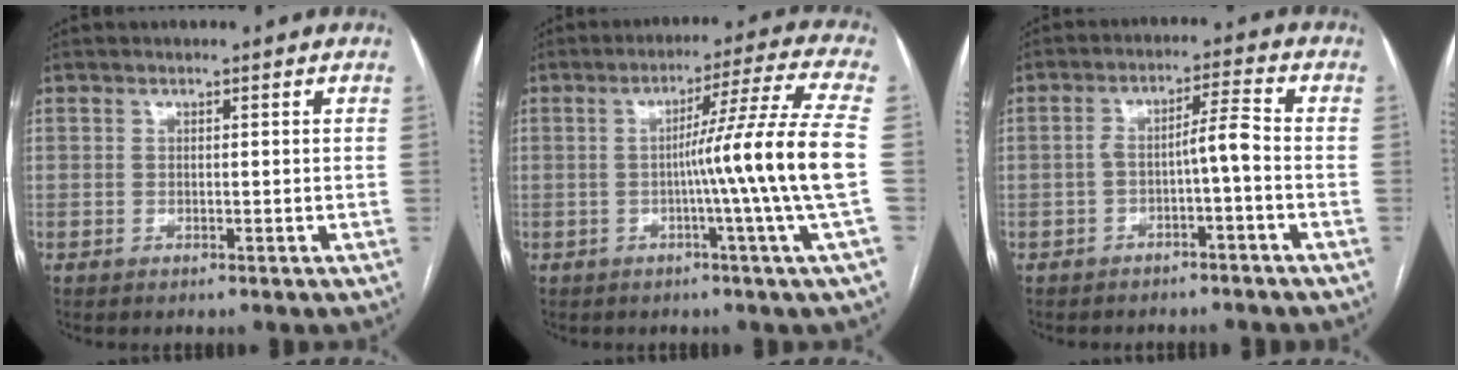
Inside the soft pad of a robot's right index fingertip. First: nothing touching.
{"total": 12.9, "force": [-1.9, -3.3, 12.3], "torque": [-0.179, -0.004, -0.030]}
{"total": 4.4, "force": [-1.6, 0.1, 4.1], "torque": [-0.074, 0.023, -0.020]}